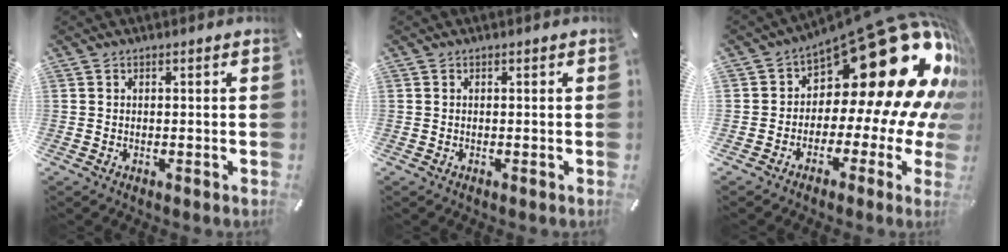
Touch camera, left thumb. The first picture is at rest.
{"total": 0.0}
{"total": 28.7, "force": [11.7, 13.5, 22.5], "torque": [-0.318, -0.116, 0.228]}